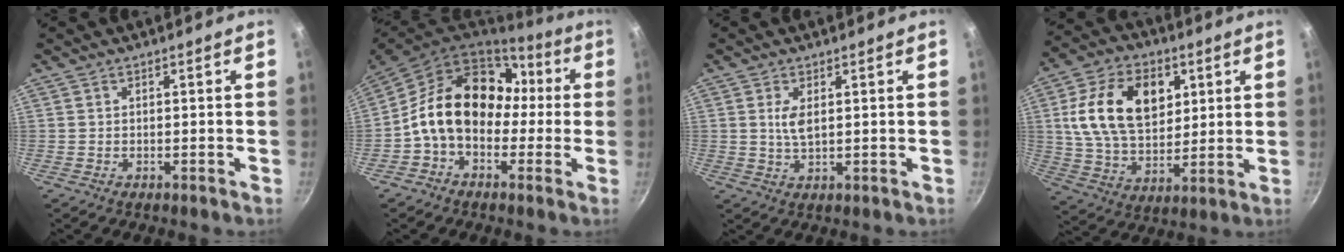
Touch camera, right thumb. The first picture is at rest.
{"total": 18.5, "force": [0.1, 13.7, 12.4], "torque": [-0.181, 0.055, -0.012]}
{"total": 3.5, "force": [0.9, 1.6, 3.0], "torque": [-0.055, -0.009, 0.019]}
{"total": 18.7, "force": [5.1, 12.4, 13.0], "torque": [-0.210, -0.007, 0.088]}